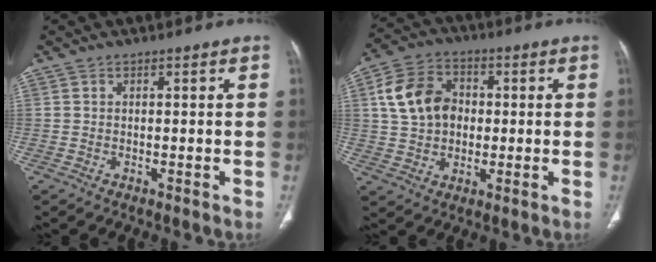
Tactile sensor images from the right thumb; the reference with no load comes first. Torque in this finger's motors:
{"motor_torque": [-1.07, 1.05, 1.13, -0.16, 0.09]}